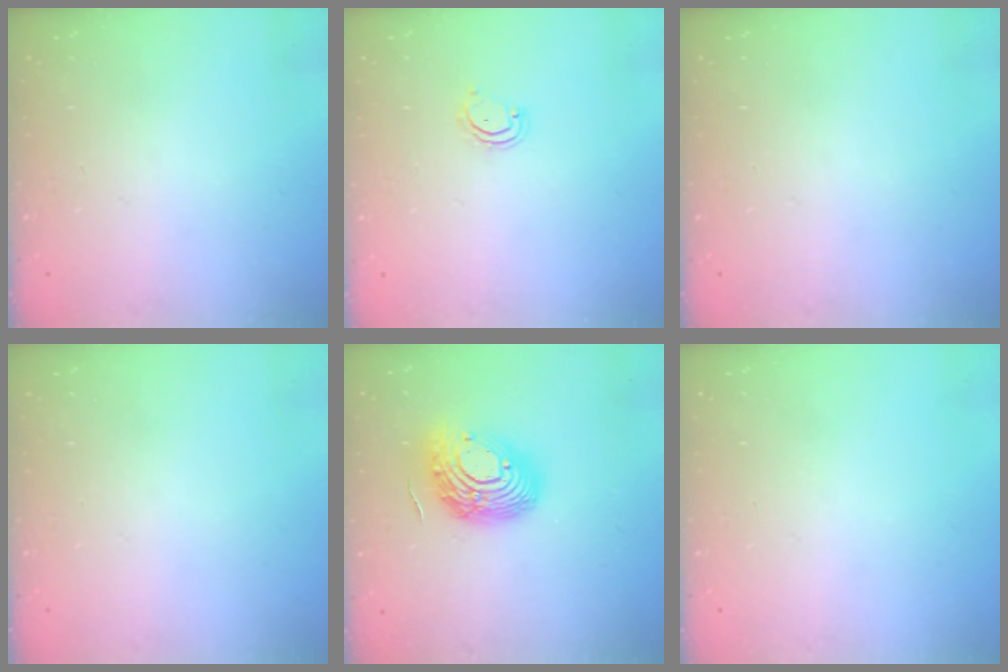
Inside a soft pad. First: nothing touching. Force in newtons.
{"total": 2.9, "press": 2.9, "slide": 0.3}
{"total": 0.0}
{"total": 0.0}
{"total": 15.8, "press": 15.8, "slide": 1.1}
{"total": 0.0}